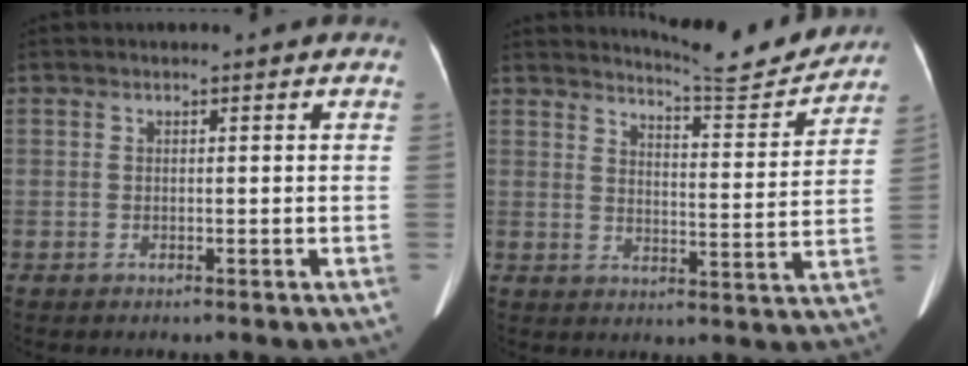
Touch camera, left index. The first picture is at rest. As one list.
[{"total": 11.5, "force": [11.3, -0.1, 1.9], "torque": [-0.031, -0.033, 0.149]}]